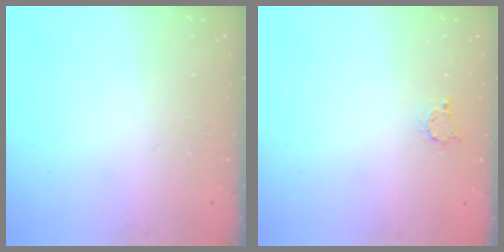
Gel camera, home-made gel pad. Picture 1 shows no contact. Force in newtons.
{"total": 3.1, "press": 3.1, "slide": 0.4}